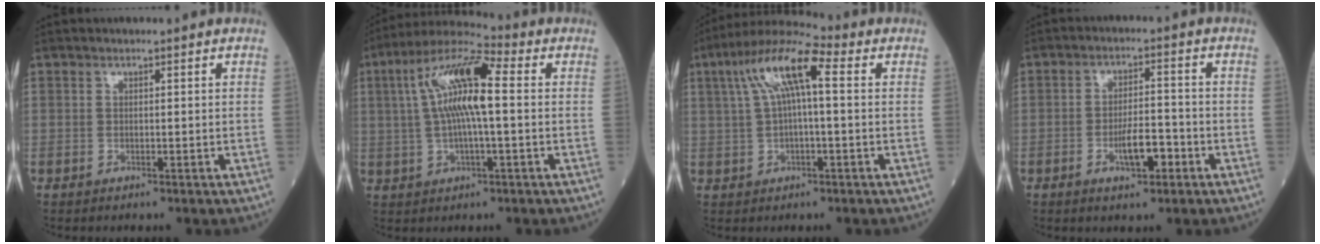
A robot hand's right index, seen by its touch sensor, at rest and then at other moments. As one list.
[{"total": 12.4, "force": [1.7, 2.4, 12.0], "torque": [-0.239, 0.026, 0.023]}, {"total": 10.6, "force": [2.8, 2.2, 10.0], "torque": [-0.202, 0.041, 0.048]}, {"total": 5.7, "force": [-2.4, 1.7, 4.9], "torque": [-0.089, 0.002, -0.040]}]